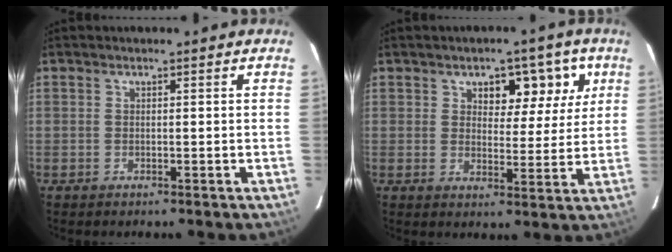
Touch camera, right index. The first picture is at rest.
{"total": 7.2, "force": [3.5, 4.2, 4.6], "torque": [-0.046, 0.014, 0.048]}